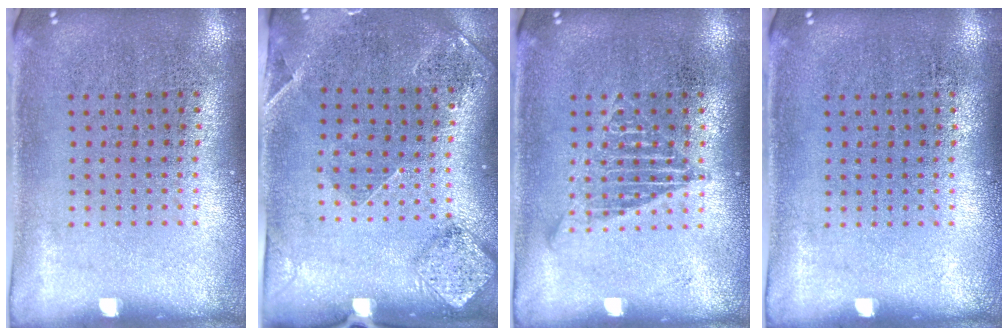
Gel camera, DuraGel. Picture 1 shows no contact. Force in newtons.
{"total": 1.5, "press": 1.4, "slide": 0.6}
{"total": 1.7, "press": 1.7, "slide": 0.2}
{"total": 0.0}